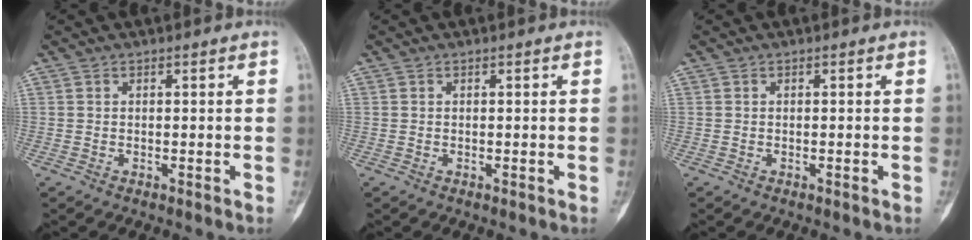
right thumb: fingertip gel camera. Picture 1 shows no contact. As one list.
[{"total": 0.0}, {"total": 0.0}]